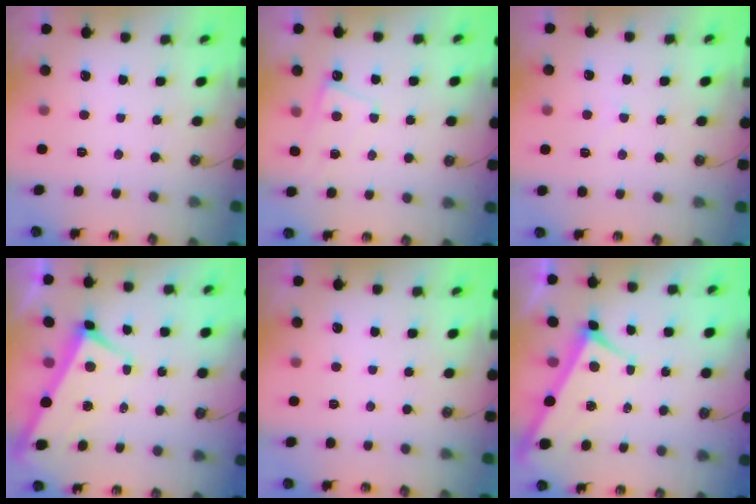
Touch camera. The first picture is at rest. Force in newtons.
{"total": 2.4, "press": 2.4, "slide": 0.6}
{"total": 3.0, "press": 3.0, "slide": 0.5}
{"total": 3.0, "press": 2.9, "slide": 0.9}
{"total": 0.0}
{"total": 3.9, "press": 3.9, "slide": 0.4}